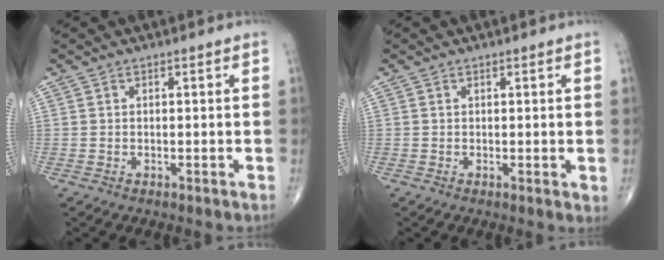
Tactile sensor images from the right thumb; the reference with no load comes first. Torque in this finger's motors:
{"motor_torque": [-0.13, 0.01, 0.04, 0.05, 0.00]}